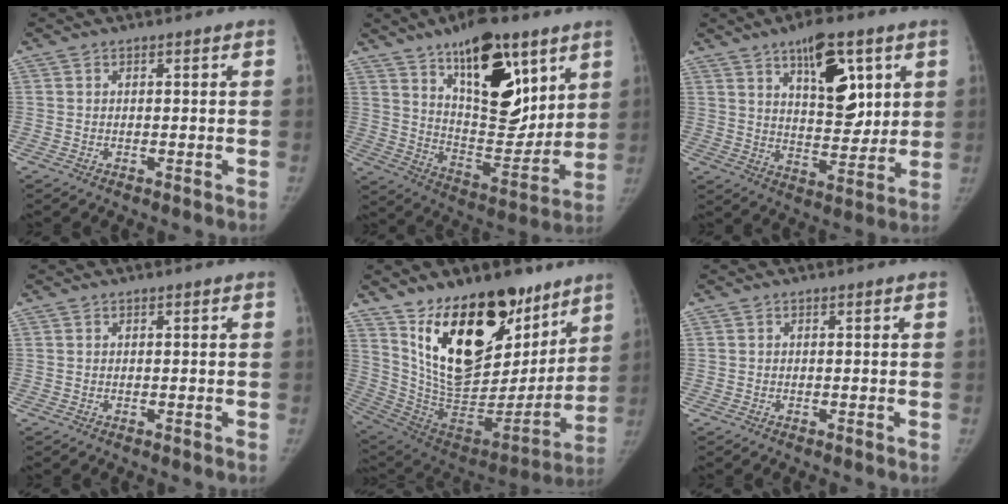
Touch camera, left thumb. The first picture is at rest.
{"total": 22.7, "force": [12.0, 10.2, 16.4], "torque": [-0.200, -0.067, 0.200]}
{"total": 14.1, "force": [6.5, 6.5, 10.7], "torque": [-0.125, -0.036, 0.107]}
{"total": 0.0}
{"total": 28.7, "force": [16.4, 15.5, 17.8], "torque": [-0.242, -0.069, 0.284]}
{"total": 0.0}